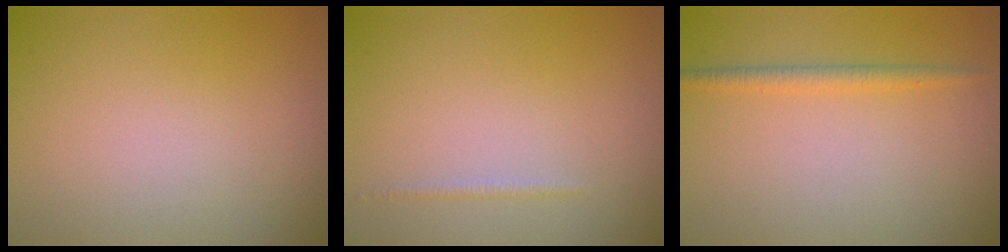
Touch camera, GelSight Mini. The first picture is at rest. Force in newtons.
{"total": 0.6, "press": 0.6, "slide": 0.0}
{"total": 1.6, "press": 1.6, "slide": 0.0}